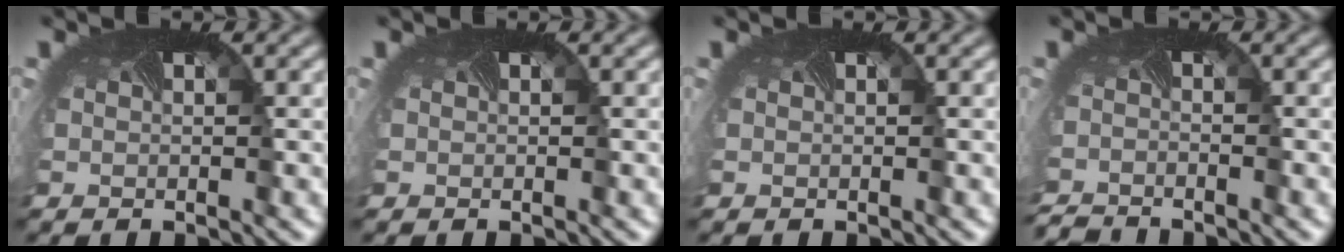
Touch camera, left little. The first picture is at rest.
{"total": 0.0}
{"total": 0.0}
{"total": 2.7, "force": [-2.7, -0.2, -0.3], "torque": [-0.006, -0.021, -0.055]}